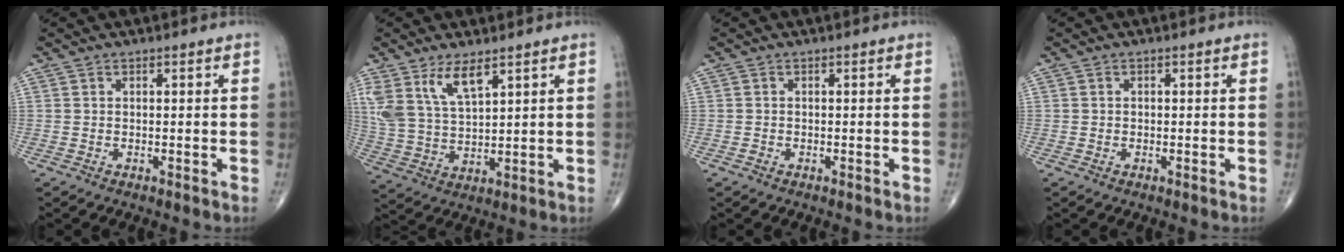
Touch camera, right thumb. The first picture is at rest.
{"total": 9.4, "force": [5.7, 3.7, 6.5], "torque": [-0.128, -0.023, 0.123]}
{"total": 0.6, "force": [-0.3, 0.4, 0.1], "torque": [-0.004, 0.001, -0.008]}
{"total": 0.0}